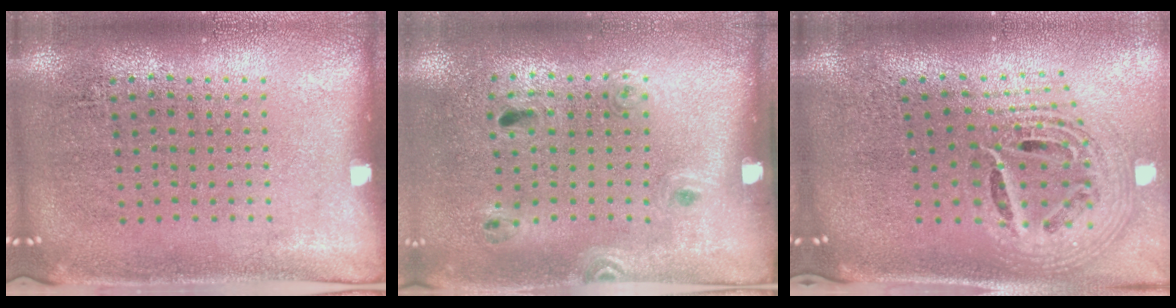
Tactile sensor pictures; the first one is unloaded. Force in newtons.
{"total": 1.5, "press": 0.8, "slide": 1.3}
{"total": 2.3, "press": 1.7, "slide": 1.7}